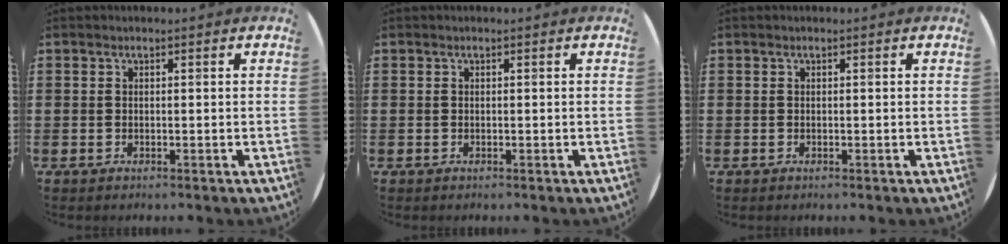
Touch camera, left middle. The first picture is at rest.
{"total": 0.0}
{"total": 0.0}